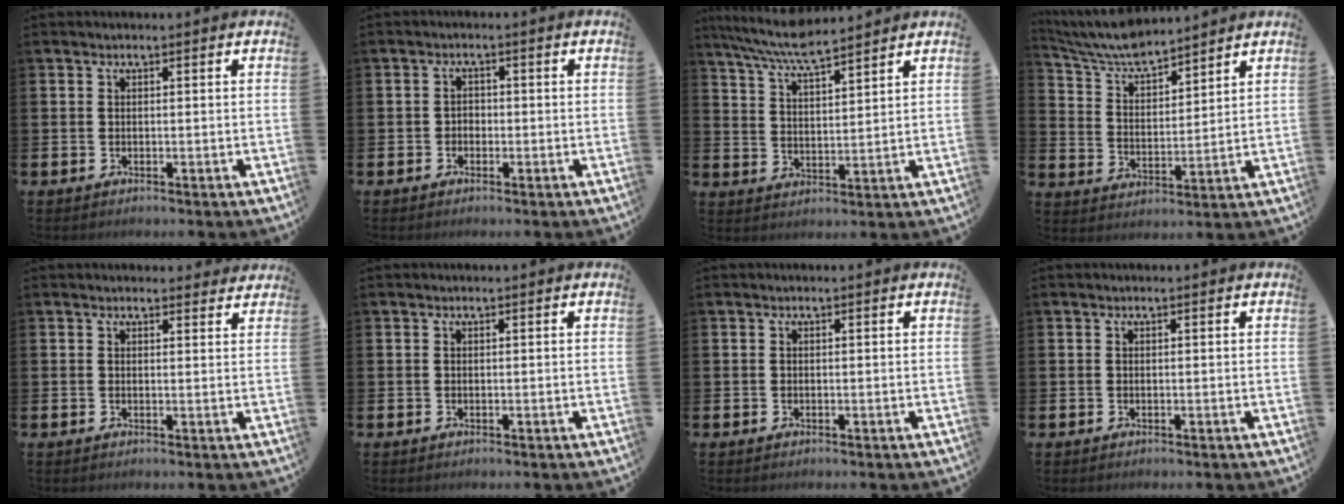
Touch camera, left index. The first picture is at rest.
{"total": 1.5, "force": [-0.8, 1.2, 0.5], "torque": [-0.008, 0.004, -0.019]}
{"total": 6.9, "force": [6.5, 0.4, 2.3], "torque": [-0.068, -0.032, 0.118]}
{"total": 6.8, "force": [6.5, 0.8, 1.8], "torque": [-0.065, -0.036, 0.116]}
{"total": 1.5, "force": [1.5, 0.4, 0.1], "torque": [0.008, -0.005, 0.025]}
{"total": 0.0}
{"total": 0.0}
{"total": 0.0}